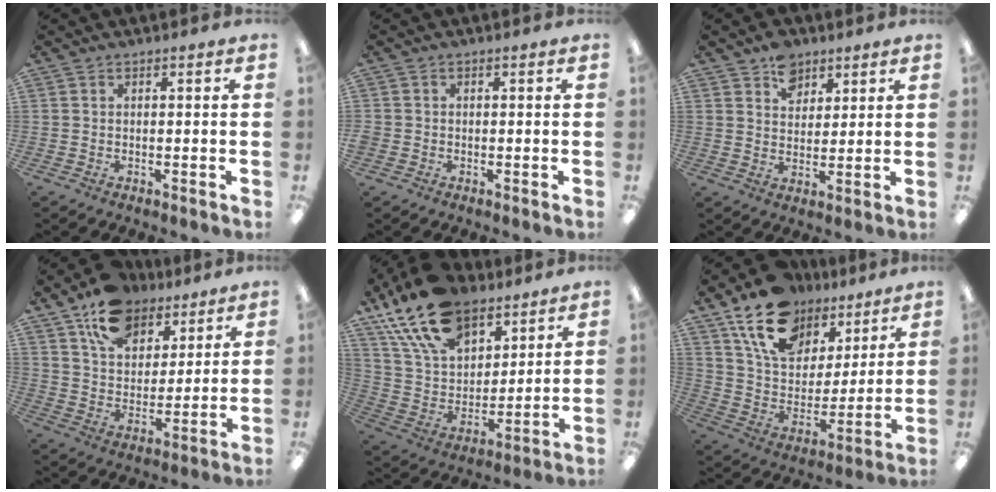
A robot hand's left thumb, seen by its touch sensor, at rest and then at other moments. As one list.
[{"total": 1.1, "force": [-0.4, 1.0, 0.2], "torque": [-0.003, 0.005, -0.010]}, {"total": 7.3, "force": [4.7, 5.0, 2.5], "torque": [-0.028, -0.015, 0.083]}, {"total": 14.3, "force": [10.2, 8.3, 5.5], "torque": [-0.091, -0.051, 0.190]}, {"total": 20.5, "force": [14.5, 11.0, 9.4], "torque": [-0.192, -0.070, 0.269]}, {"total": 17.9, "force": [11.7, 11.1, 7.8], "torque": [-0.143, -0.053, 0.217]}]